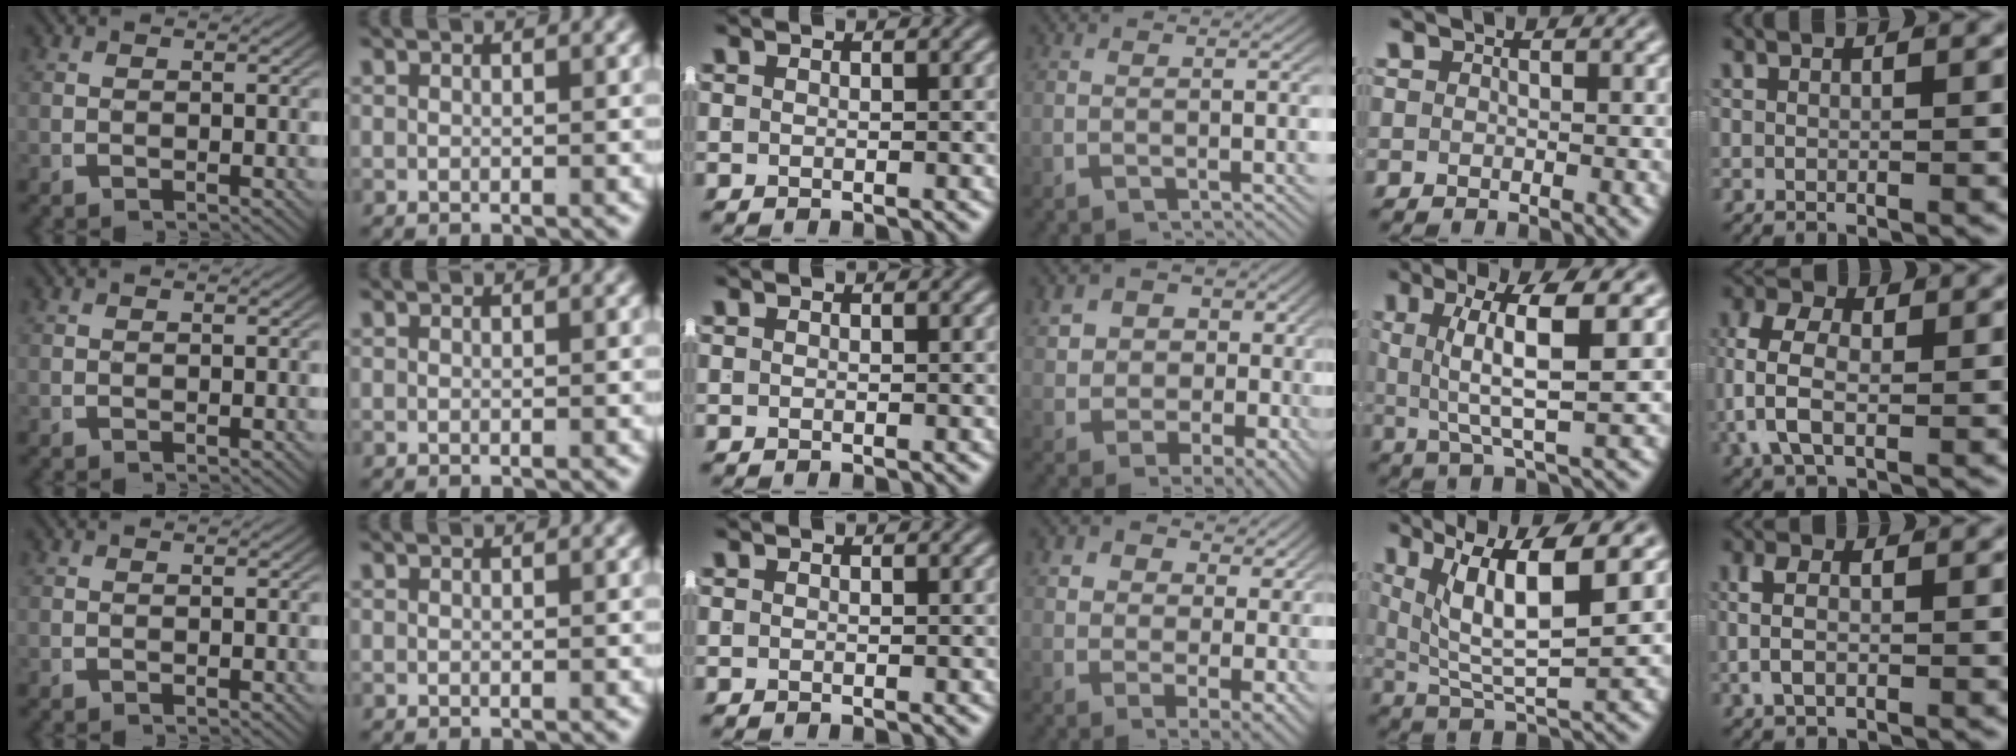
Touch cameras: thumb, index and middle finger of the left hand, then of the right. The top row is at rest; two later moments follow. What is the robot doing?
{"motion": "lift_and_place", "object": "jacket"}